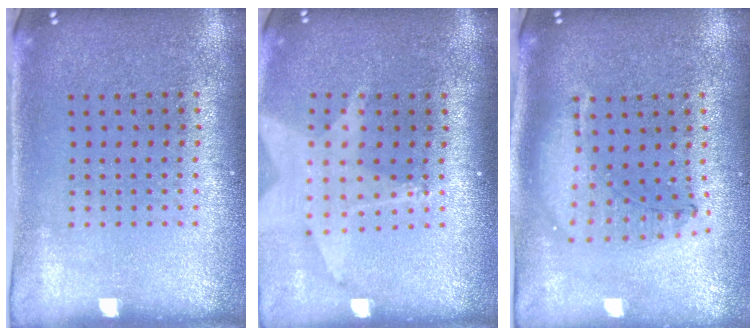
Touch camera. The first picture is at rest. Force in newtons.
{"total": 1.8, "press": 1.5, "slide": 1.0}
{"total": 1.2, "press": 1.1, "slide": 0.3}